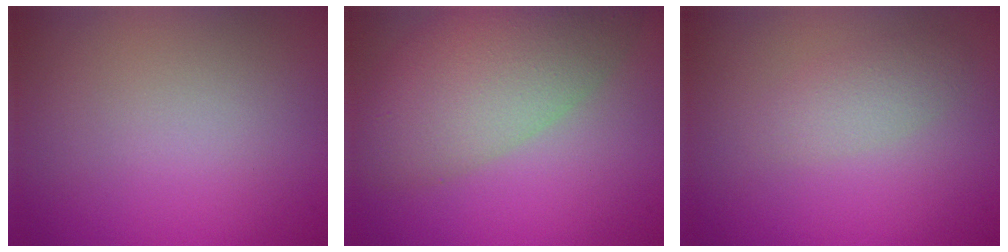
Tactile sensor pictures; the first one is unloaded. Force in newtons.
{"total": 8.1, "press": 8.1, "slide": 0.5}
{"total": 1.9, "press": 1.9, "slide": 0.1}